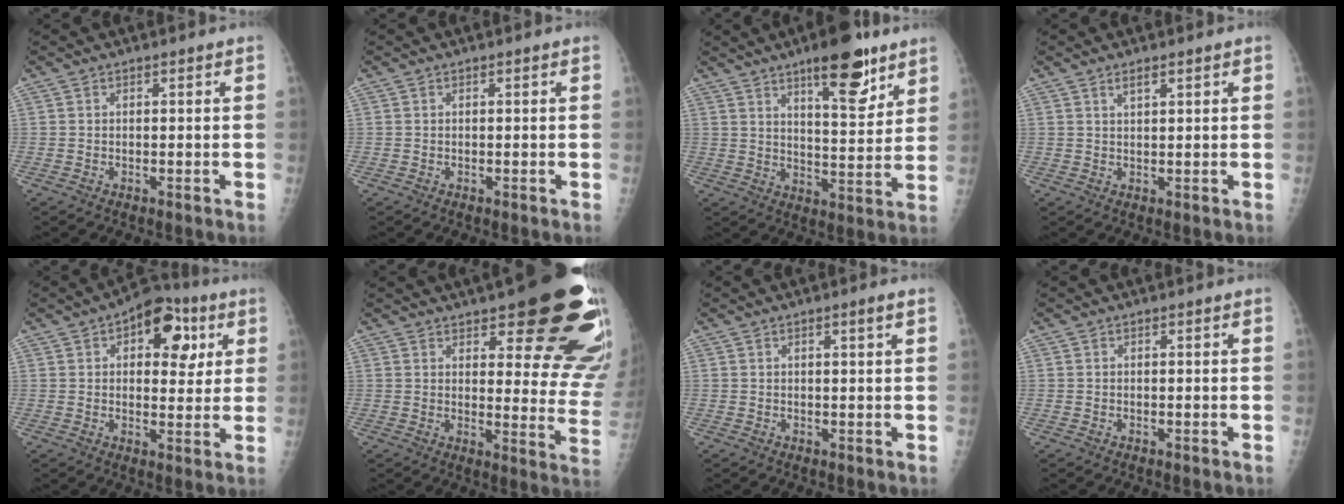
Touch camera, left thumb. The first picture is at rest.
{"total": 0.0}
{"total": 13.4, "force": [8.4, 4.2, 9.5], "torque": [-0.109, -0.049, 0.124]}
{"total": 1.7, "force": [1.1, 0.5, 1.1], "torque": [-0.015, -0.006, 0.020]}
{"total": 12.3, "force": [4.7, 7.1, 8.9], "torque": [-0.069, 0.001, 0.058]}
{"total": 24.4, "force": [15.1, 7.1, 17.8], "torque": [-0.161, -0.066, 0.183]}
{"total": 1.4, "force": [0.7, -0.1, 1.2], "torque": [-0.019, -0.003, 0.011]}
{"total": 0.0}